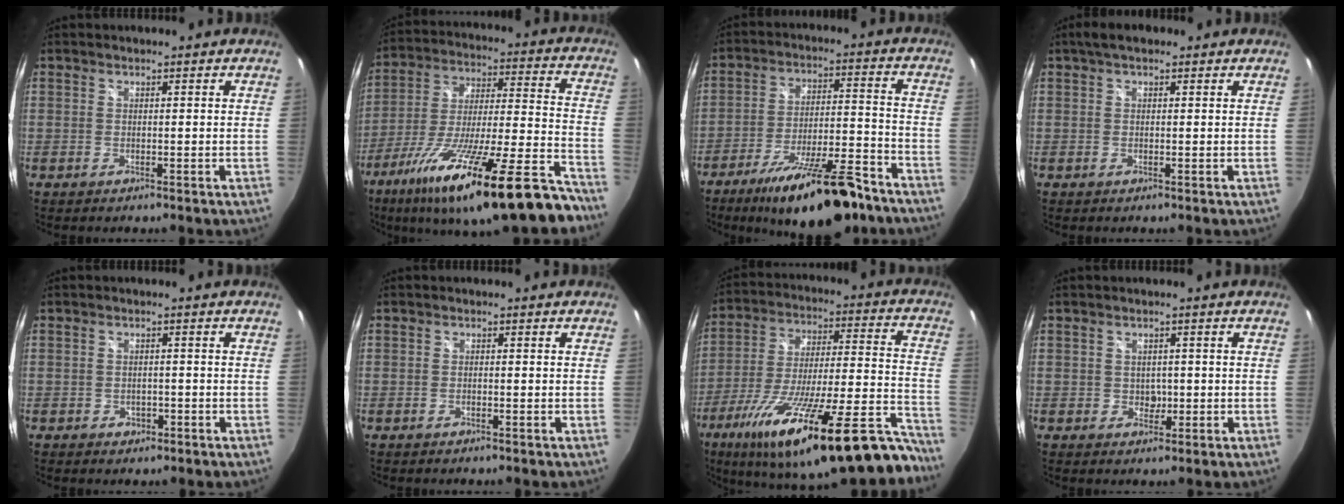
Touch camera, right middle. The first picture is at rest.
{"total": 28.6, "force": [-20.7, 3.1, 19.4], "torque": [-0.323, -0.065, -0.326]}
{"total": 19.3, "force": [-14.6, 4.6, 11.7], "torque": [-0.200, -0.016, -0.219]}
{"total": 3.6, "force": [2.1, 1.5, 2.4], "torque": [-0.040, 0.013, 0.033]}
{"total": 2.4, "force": [-1.1, 1.9, 0.8], "torque": [-0.015, -0.001, -0.016]}
{"total": 0.7, "force": [-0.6, 0.1, 0.4], "torque": [-0.006, 0.000, -0.011]}
{"total": 34.3, "force": [-25.5, 6.3, 22.1], "torque": [-0.333, -0.059, -0.381]}
{"total": 2.0, "force": [-0.2, 1.9, 0.7], "torque": [-0.006, 0.001, -0.001]}